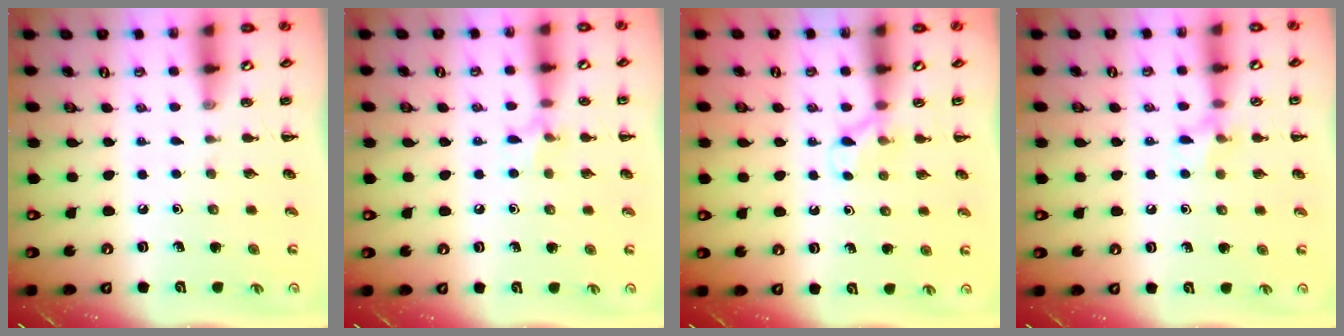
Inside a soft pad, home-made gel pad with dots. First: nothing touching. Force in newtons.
{"total": 6.3, "press": 6.0, "slide": 2.1}
{"total": 6.2, "press": 5.9, "slide": 1.9}
{"total": 6.9, "press": 6.7, "slide": 1.7}